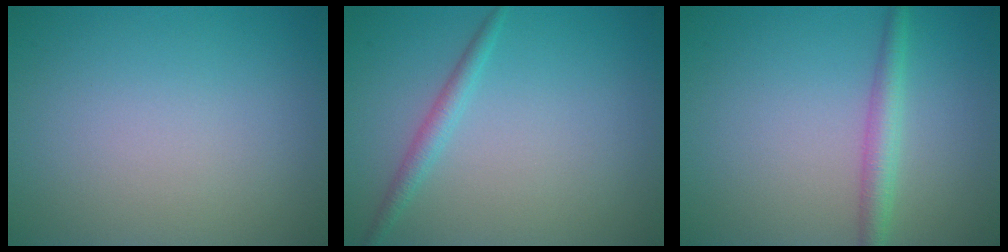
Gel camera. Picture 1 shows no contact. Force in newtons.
{"total": 1.6, "press": 1.6, "slide": 0.1}
{"total": 2.4, "press": 2.4, "slide": 0.0}